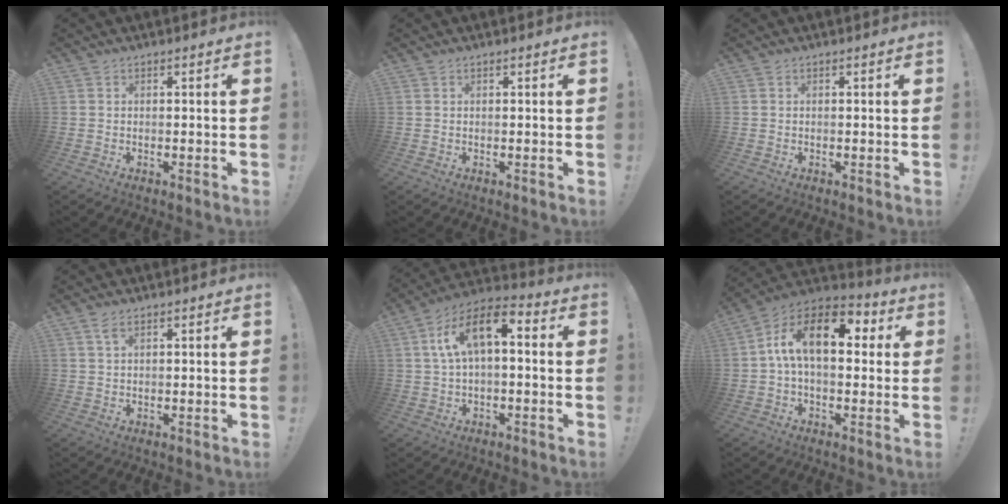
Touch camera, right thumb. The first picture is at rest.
{"total": 0.0}
{"total": 0.0}
{"total": 2.3, "force": [1.3, 0.9, 1.7], "torque": [-0.029, -0.002, 0.023]}
{"total": 12.1, "force": [2.6, 5.8, 10.3], "torque": [-0.181, 0.003, 0.047]}
{"total": 15.9, "force": [3.6, 8.0, 13.3], "torque": [-0.235, 0.008, 0.057]}